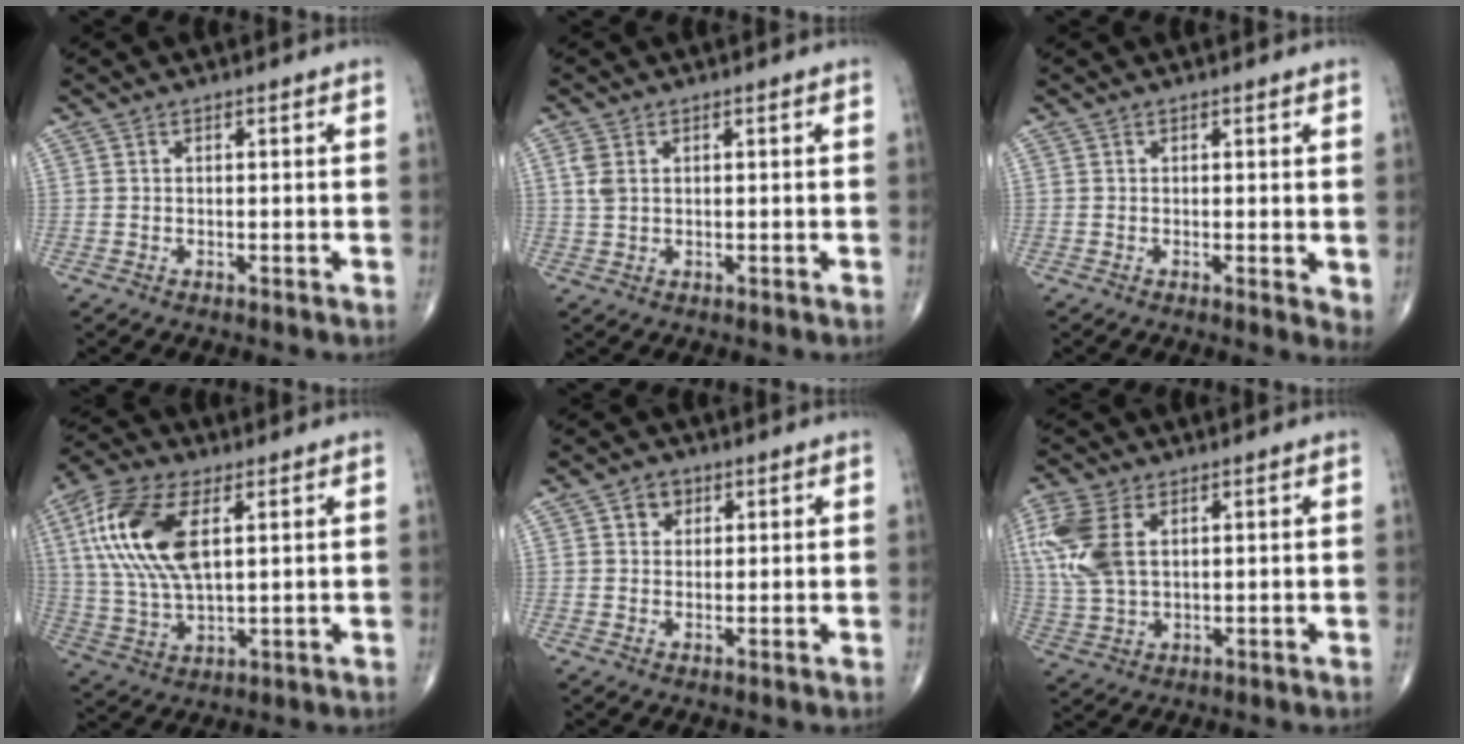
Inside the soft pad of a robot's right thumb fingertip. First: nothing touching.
{"total": 2.9, "force": [0.9, 1.9, 2.0], "torque": [-0.050, 0.005, 0.022]}
{"total": 2.5, "force": [0.4, 0.9, 2.3], "torque": [-0.031, -0.009, 0.002]}
{"total": 17.2, "force": [4.9, 8.2, 14.3], "torque": [-0.305, 0.000, 0.093]}
{"total": 4.4, "force": [1.6, 3.7, 1.7], "torque": [0.000, -0.001, 0.020]}
{"total": 11.7, "force": [3.4, 6.9, 8.8], "torque": [-0.219, 0.003, 0.074]}